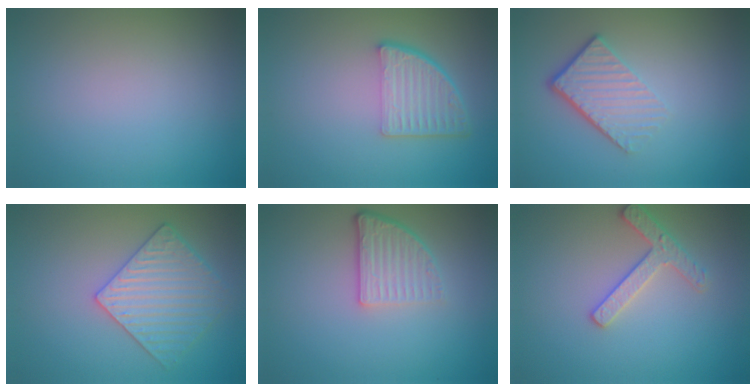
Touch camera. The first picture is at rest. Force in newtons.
{"total": 4.7, "press": 3.4, "slide": 3.2}
{"total": 4.1, "press": 2.8, "slide": 3.0}
{"total": 4.0, "press": 3.8, "slide": 1.2}
{"total": 3.8, "press": 2.6, "slide": 2.8}
{"total": 2.5, "press": 2.5, "slide": 0.3}